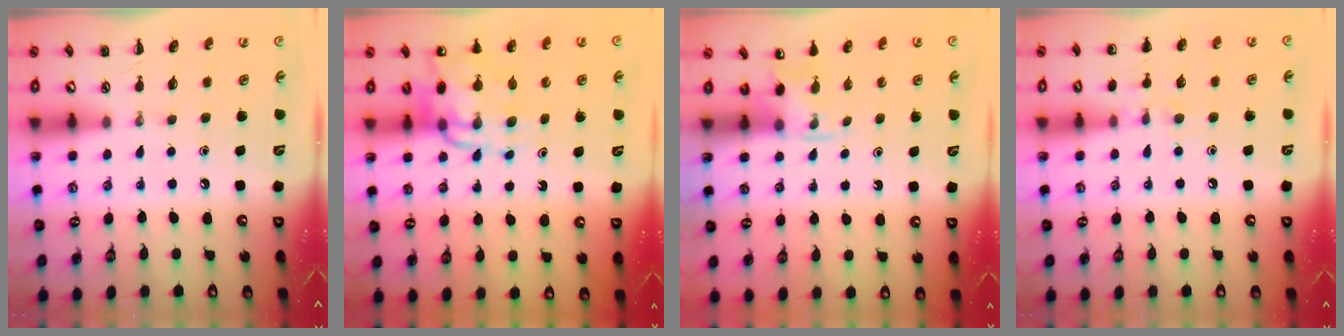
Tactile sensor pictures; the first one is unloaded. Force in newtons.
{"total": 13.2, "press": 12.7, "slide": 3.7}
{"total": 3.2, "press": 2.9, "slide": 1.3}
{"total": 7.9, "press": 7.6, "slide": 2.0}